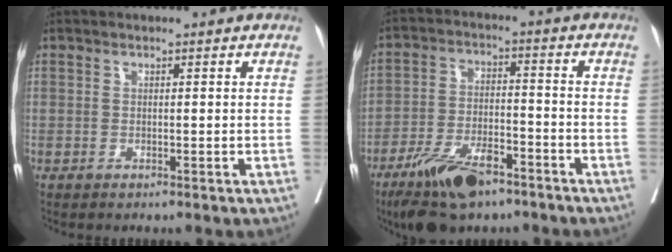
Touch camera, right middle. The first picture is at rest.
{"total": 11.8, "force": [-8.1, 3.8, 7.6], "torque": [-0.144, -0.013, -0.146]}